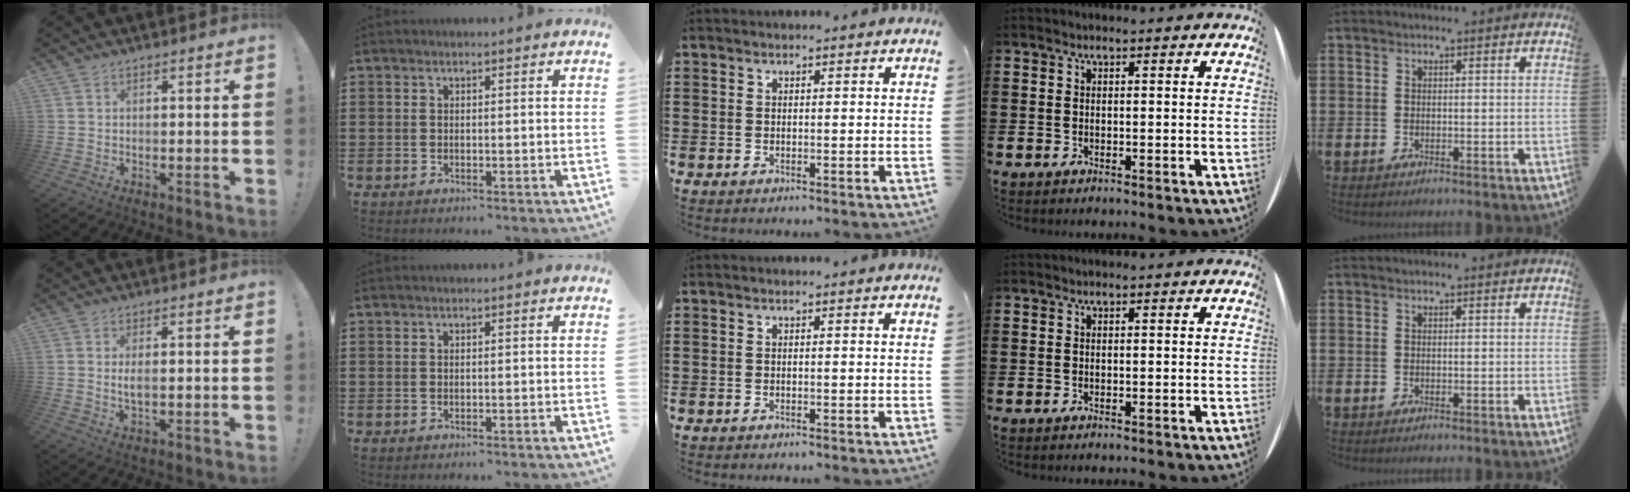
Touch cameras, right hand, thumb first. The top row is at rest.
{"thumb": {"total": 2.6, "force": [0.2, 0.7, 2.5], "torque": [-0.037, -0.004, 0.001]}}